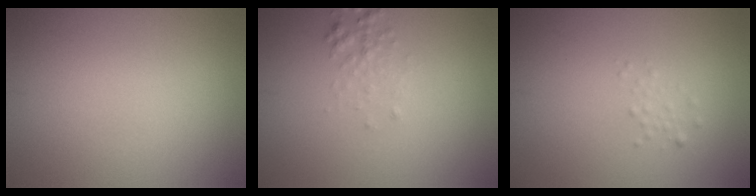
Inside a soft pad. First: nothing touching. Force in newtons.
{"total": 1.4, "press": 1.4, "slide": 0.0}
{"total": 0.8, "press": 0.8, "slide": 0.0}